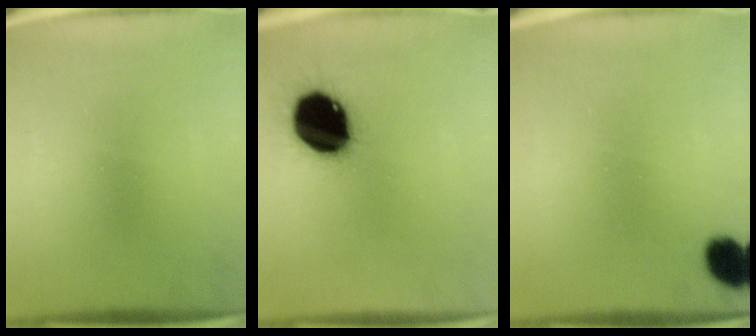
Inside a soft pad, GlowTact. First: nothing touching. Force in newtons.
{"total": 19.8}
{"total": 6.4}